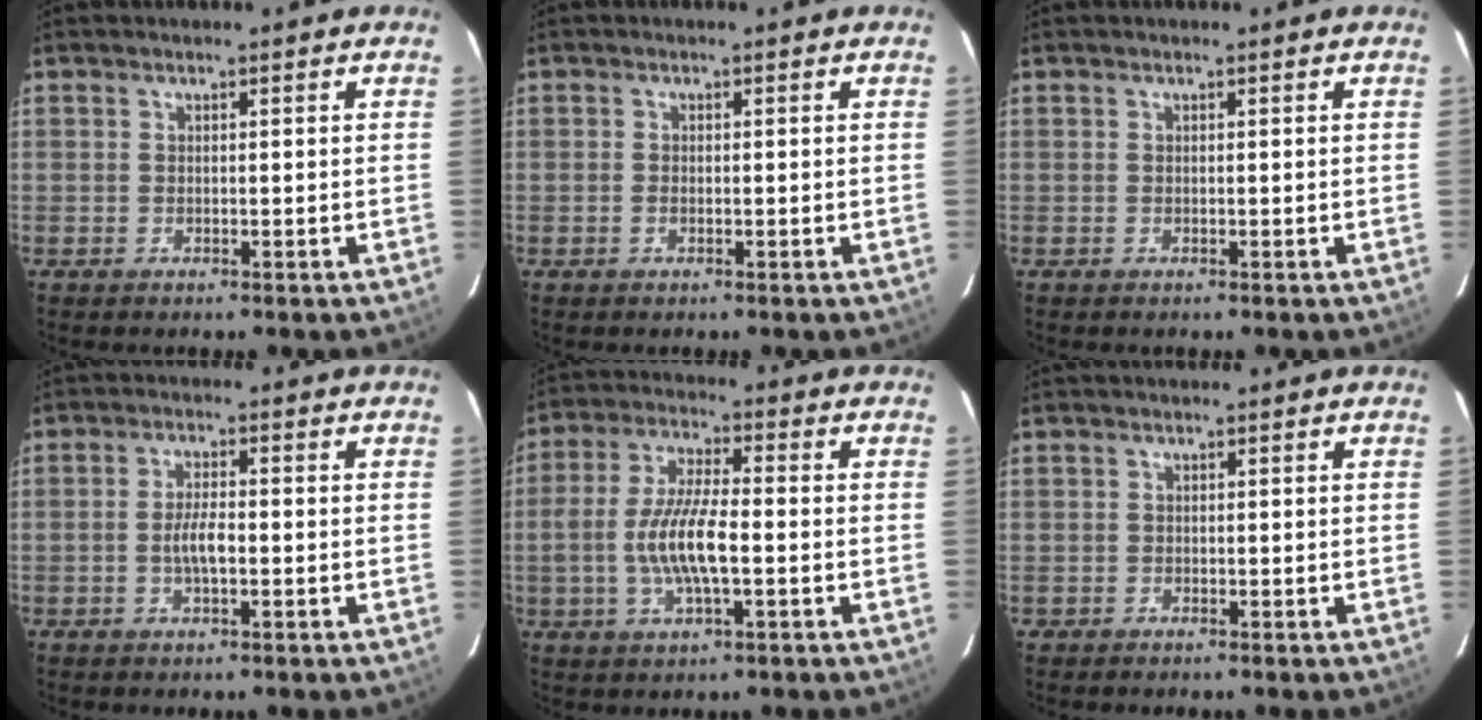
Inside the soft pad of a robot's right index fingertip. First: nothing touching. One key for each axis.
{"total": 0.8, "fx": -0.3, "fy": 0.4, "fz": 0.6, "tx": -0.014, "ty": 0.000, "tz": -0.006}
{"total": 0.0}
{"total": 4.0, "fx": -0.9, "fy": 1.1, "fz": 3.7, "tx": -0.074, "ty": 0.002, "tz": -0.017}
{"total": 10.8, "fx": -2.1, "fy": 3.0, "fz": 10.1, "tx": -0.206, "ty": 0.001, "tz": -0.041}
{"total": 0.8, "fx": -0.3, "fy": 0.7, "fz": -0.1, "tx": -0.001, "ty": 0.003, "tz": -0.004}